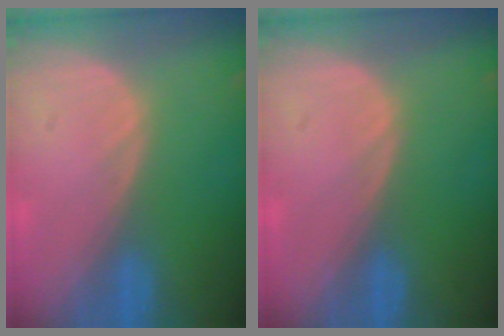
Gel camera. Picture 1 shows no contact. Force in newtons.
{"total": 0.0}